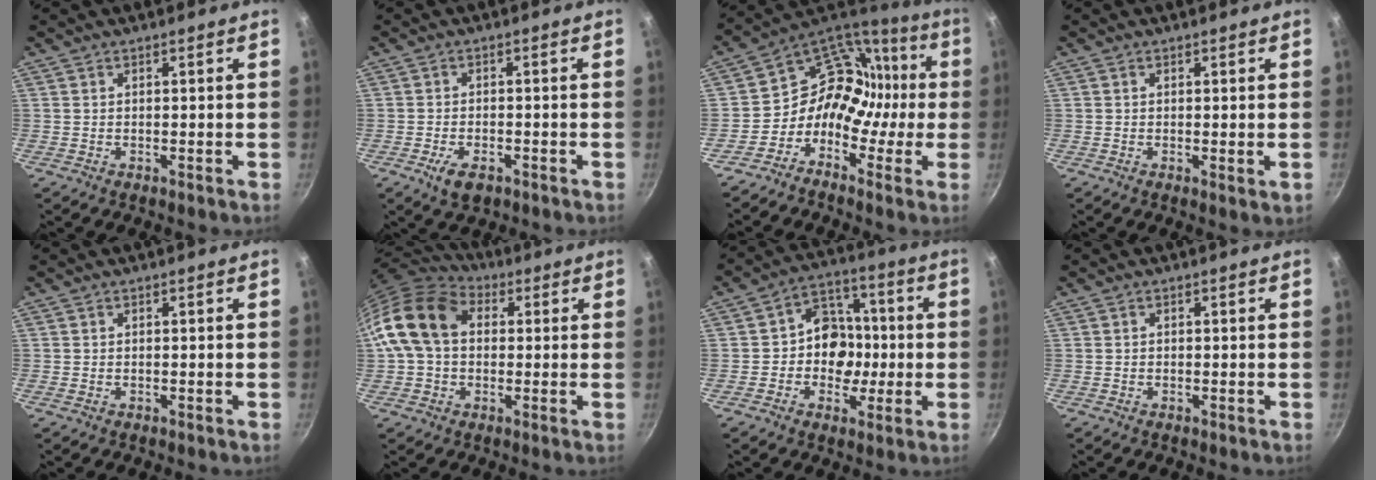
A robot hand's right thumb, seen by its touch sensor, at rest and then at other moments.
{"total": 4.6, "force": [-2.3, 2.4, 3.2], "torque": [-0.057, 0.007, -0.039]}
{"total": 14.7, "force": [-2.8, 12.7, 6.9], "torque": [-0.044, 0.067, -0.070]}
{"total": 1.3, "force": [0.2, 0.2, 1.3], "torque": [-0.021, -0.004, 0.001]}
{"total": 0.0}
{"total": 14.9, "force": [1.9, 11.0, 9.9], "torque": [-0.162, 0.030, 0.017]}
{"total": 11.1, "force": [-0.8, 9.3, 6.0], "torque": [-0.036, 0.021, -0.027]}
{"total": 0.0}